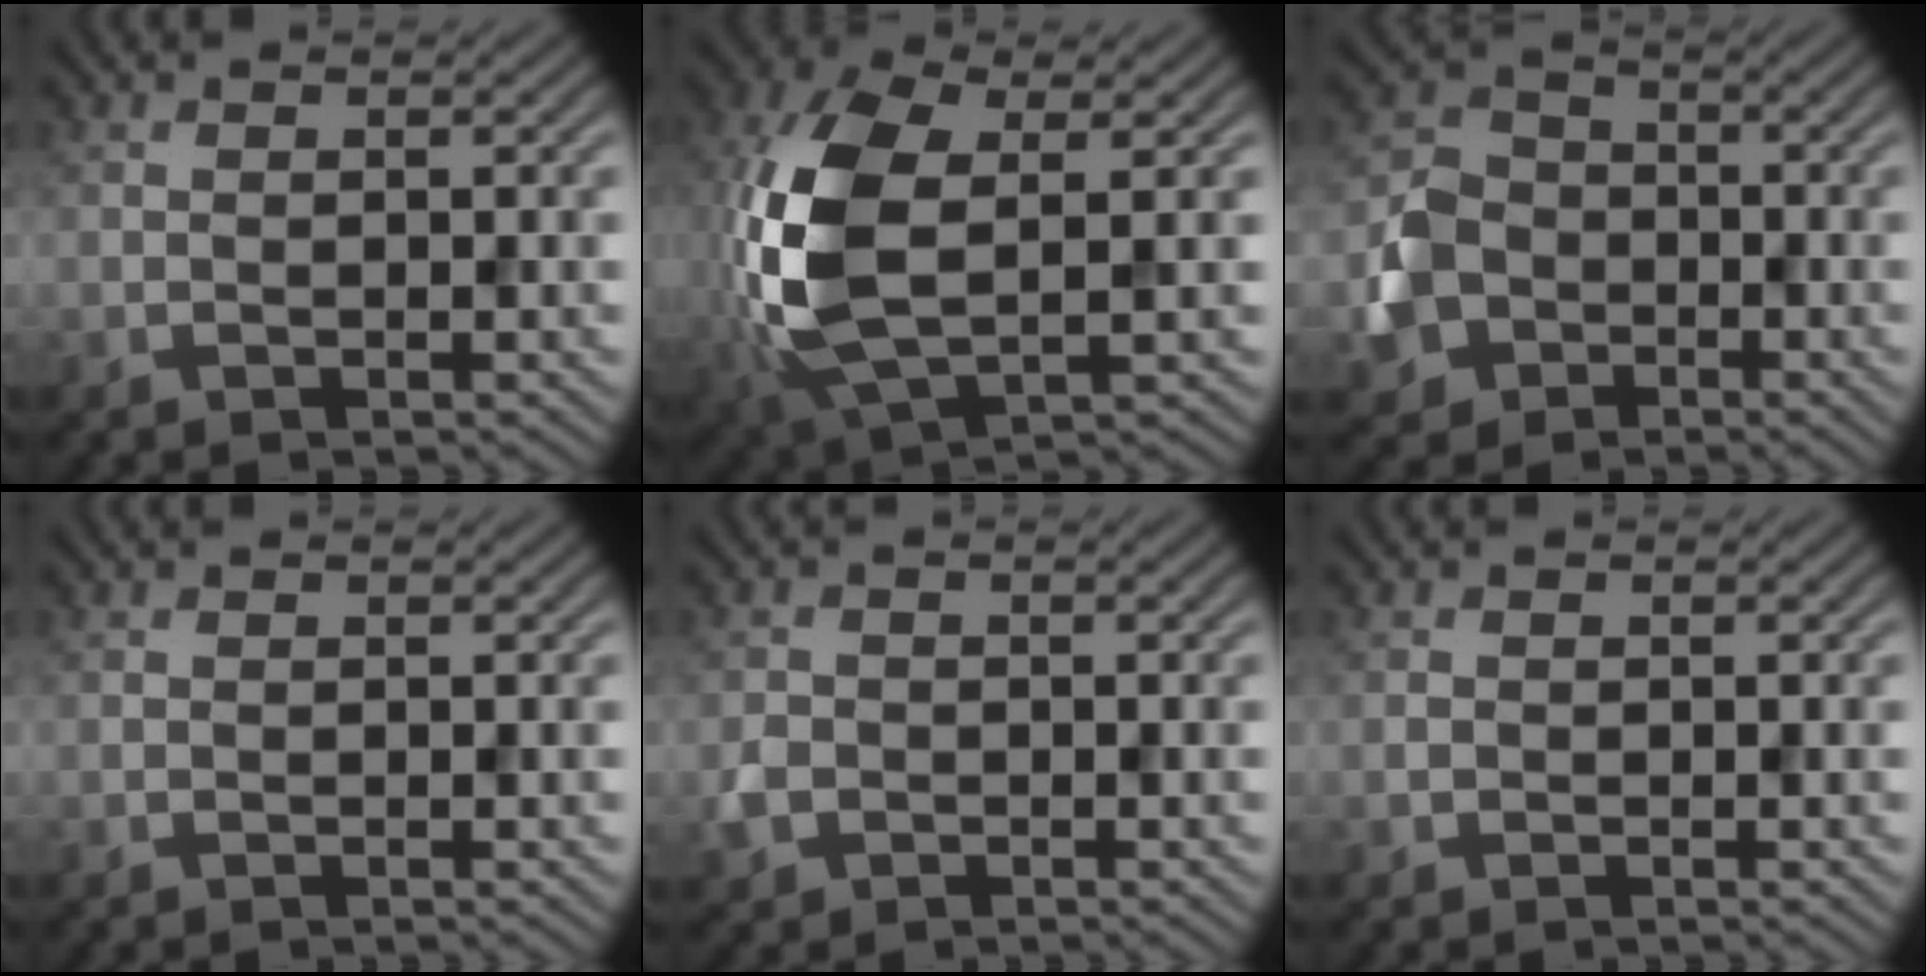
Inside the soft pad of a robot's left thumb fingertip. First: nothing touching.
{"total": 13.4, "force": [0.3, 7.0, 11.4], "torque": [-0.295, 0.001, 0.006]}
{"total": 6.5, "force": [-2.3, 5.4, 2.6], "torque": [-0.066, -0.004, -0.059]}
{"total": 0.0}
{"total": 2.0, "force": [-0.8, 1.7, 0.7], "torque": [-0.015, -0.003, -0.018]}
{"total": 0.5, "force": [-0.1, 0.5, 0.1], "torque": [0.000, -0.003, -0.005]}